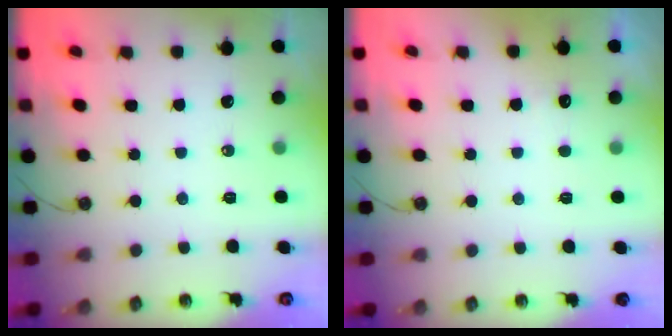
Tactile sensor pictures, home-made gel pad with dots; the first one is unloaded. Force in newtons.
{"total": 3.0, "press": 2.8, "slide": 1.0}